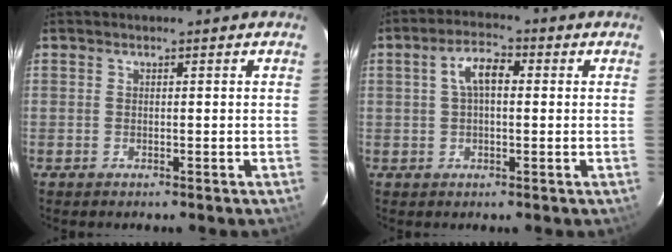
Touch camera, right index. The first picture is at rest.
{"total": 5.4, "force": [0.8, 2.6, 4.6], "torque": [-0.089, 0.018, 0.015]}